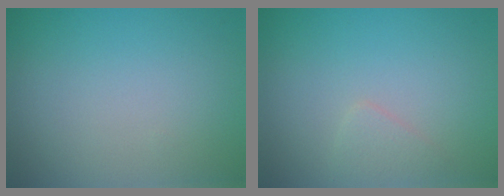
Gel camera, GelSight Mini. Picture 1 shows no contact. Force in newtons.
{"total": 1.2, "press": 1.2, "slide": 0.1}